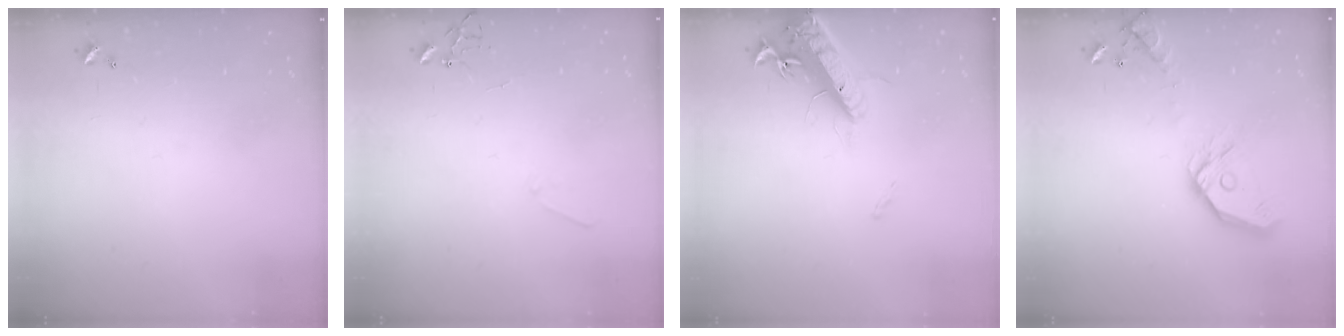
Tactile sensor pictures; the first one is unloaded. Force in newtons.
{"total": 4.8, "press": 4.7, "slide": 0.7}
{"total": 16.7, "press": 16.2, "slide": 4.1}
{"total": 15.9, "press": 15.7, "slide": 2.2}